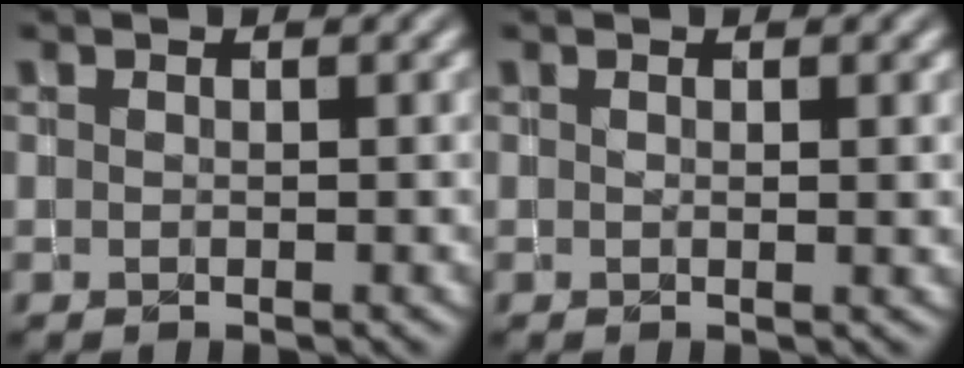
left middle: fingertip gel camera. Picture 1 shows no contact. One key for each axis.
{"total": 0.9, "fx": 0.3, "fy": 0.3, "fz": 0.8, "tx": -0.007, "ty": 0.001, "tz": 0.004}